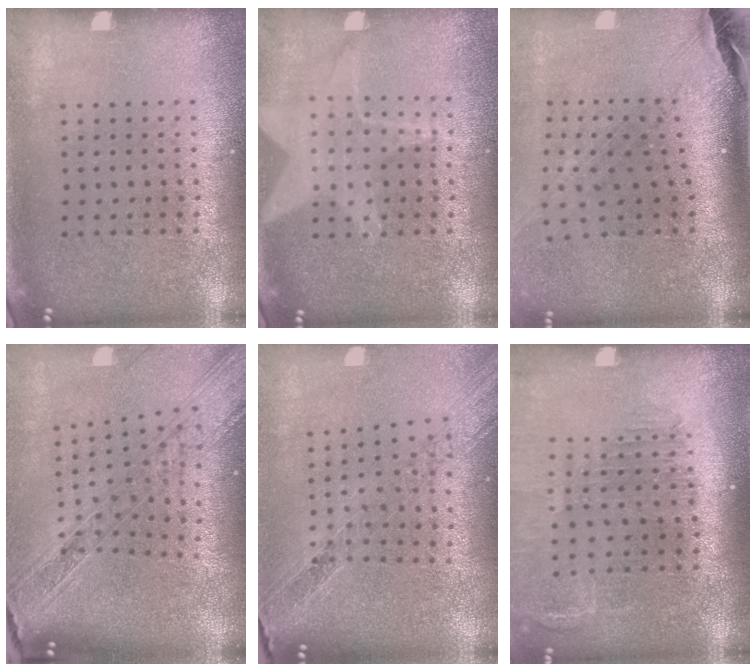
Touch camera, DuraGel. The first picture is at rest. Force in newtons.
{"total": 1.0, "press": 1.0, "slide": 0.2}
{"total": 2.3, "press": 1.8, "slide": 1.4}
{"total": 2.4, "press": 2.0, "slide": 1.3}
{"total": 1.1, "press": 1.1, "slide": 0.3}
{"total": 1.4, "press": 1.4, "slide": 0.2}